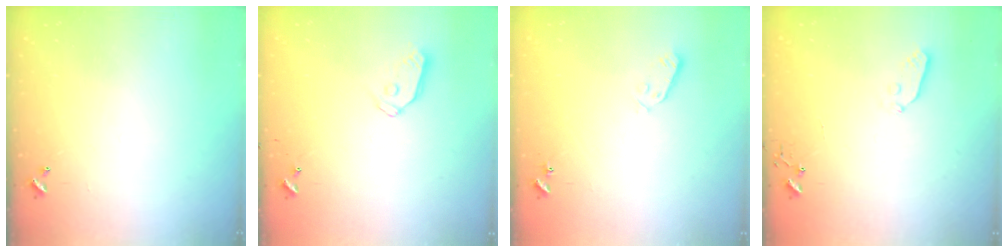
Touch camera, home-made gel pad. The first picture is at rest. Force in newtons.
{"total": 7.6, "press": 7.6, "slide": 0.2}
{"total": 3.0, "press": 2.9, "slide": 0.7}
{"total": 3.8, "press": 3.8, "slide": 0.5}